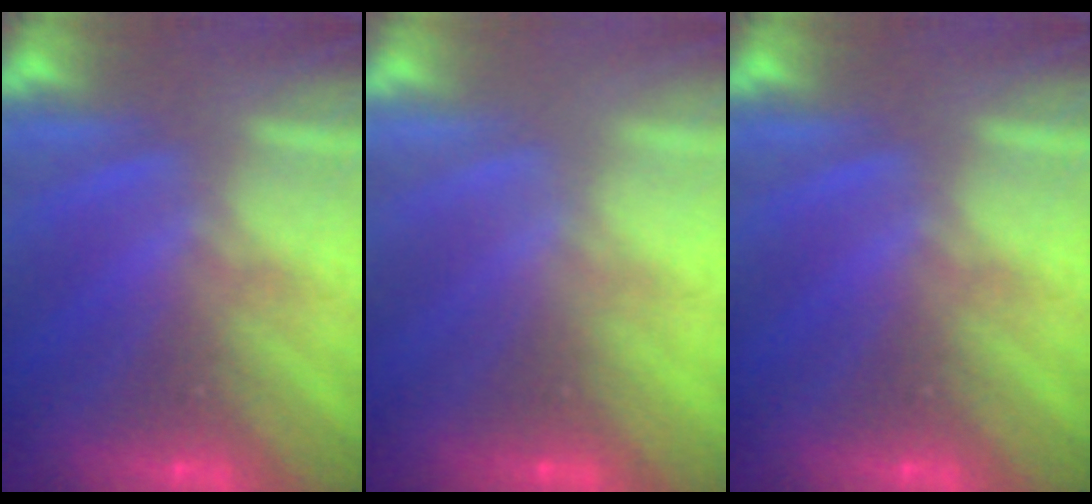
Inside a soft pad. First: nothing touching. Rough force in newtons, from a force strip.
{"total": 2.9}
{"total": 0.0}